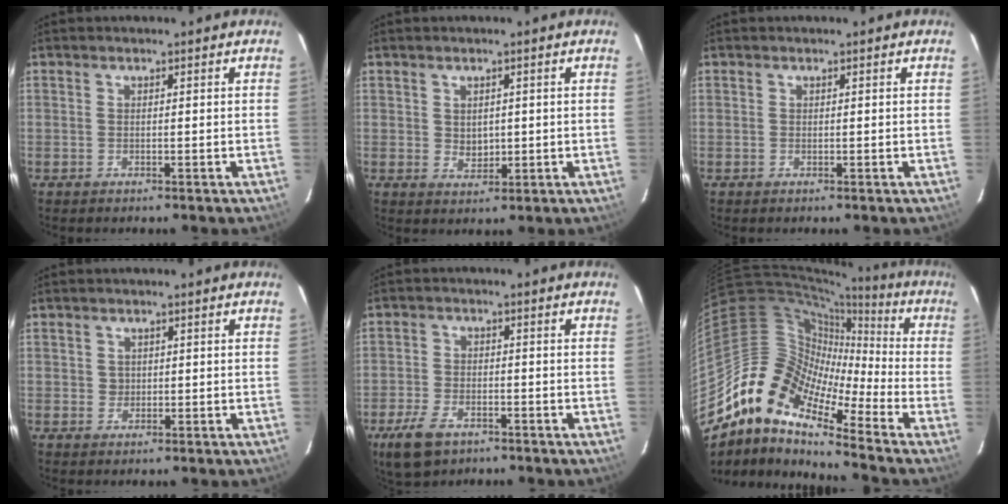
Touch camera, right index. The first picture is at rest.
{"total": 2.8, "force": [0.4, 2.3, 1.7], "torque": [-0.025, 0.001, 0.011]}
{"total": 0.0}
{"total": 1.4, "force": [0.2, 1.4, 0.2], "torque": [0.004, 0.004, 0.003]}
{"total": 8.2, "force": [-5.2, 4.3, 4.6], "torque": [-0.122, -0.010, -0.095]}
{"total": 13.8, "force": [-9.7, 5.0, 8.3], "torque": [-0.117, 0.008, -0.207]}